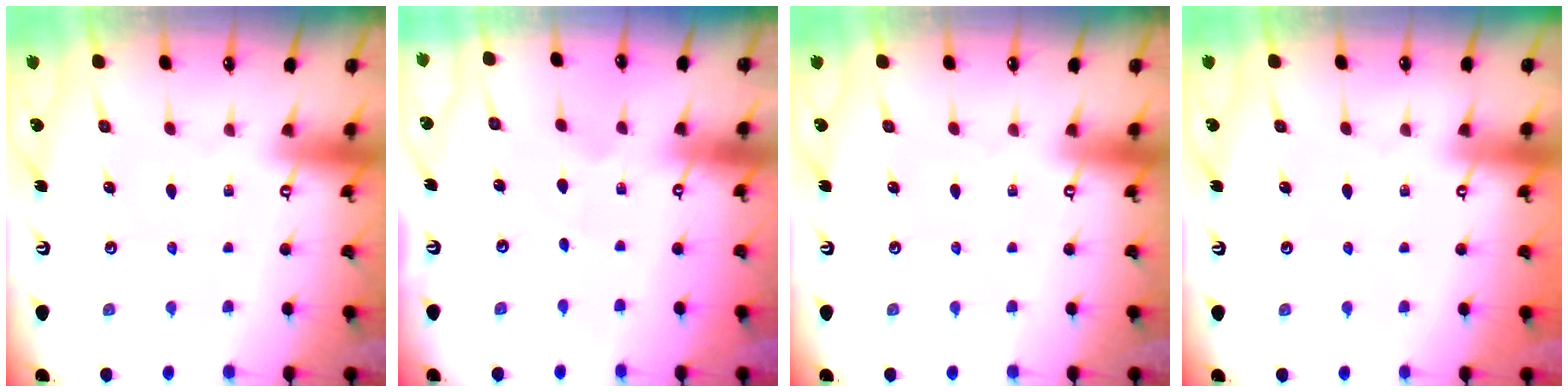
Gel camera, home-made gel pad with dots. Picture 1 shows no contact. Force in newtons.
{"total": 2.5, "press": 2.5, "slide": 0.3}
{"total": 0.0}
{"total": 0.0}